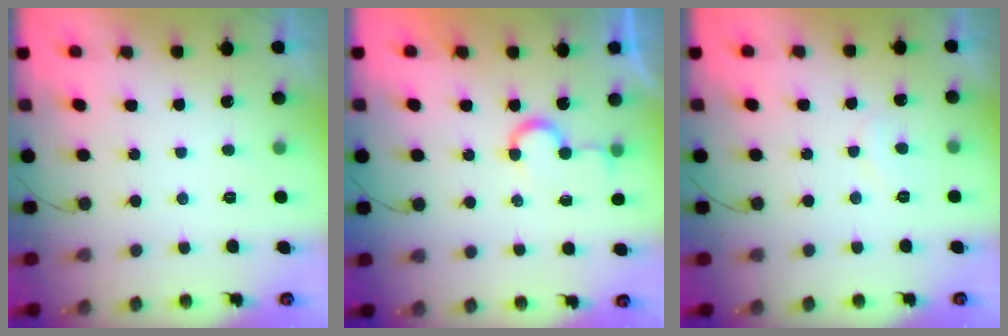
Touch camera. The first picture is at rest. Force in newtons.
{"total": 5.6, "press": 5.1, "slide": 2.3}
{"total": 5.3, "press": 5.2, "slide": 0.4}